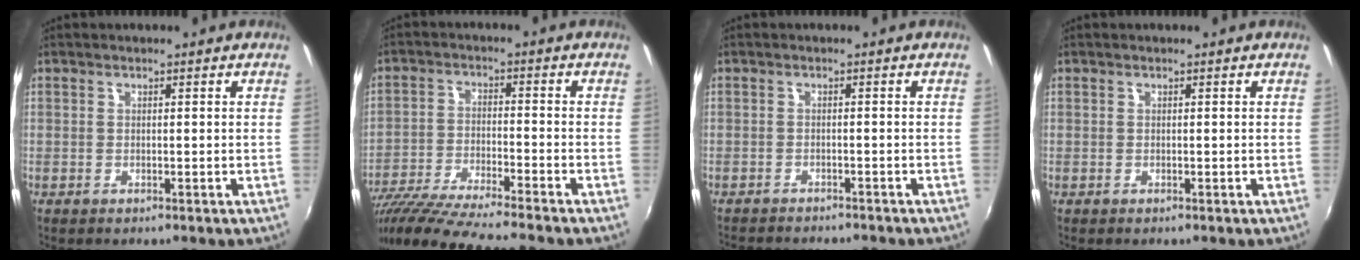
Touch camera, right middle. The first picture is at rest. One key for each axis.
{"total": 15.9, "fx": -13.9, "fy": -0.7, "fz": 7.7, "tx": -0.161, "ty": -0.039, "tz": -0.244}
{"total": 6.7, "fx": -6.2, "fy": 1.1, "fz": 2.1, "tx": -0.054, "ty": -0.014, "tz": -0.091}
{"total": 0.0}